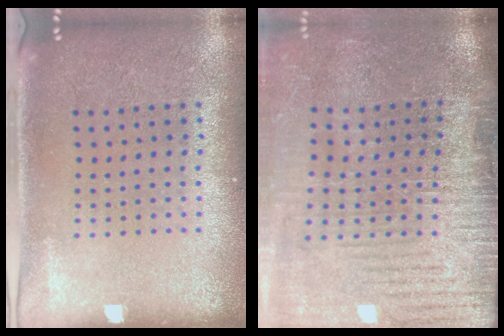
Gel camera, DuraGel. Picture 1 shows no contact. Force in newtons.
{"total": 4.4, "press": 3.7, "slide": 2.3}